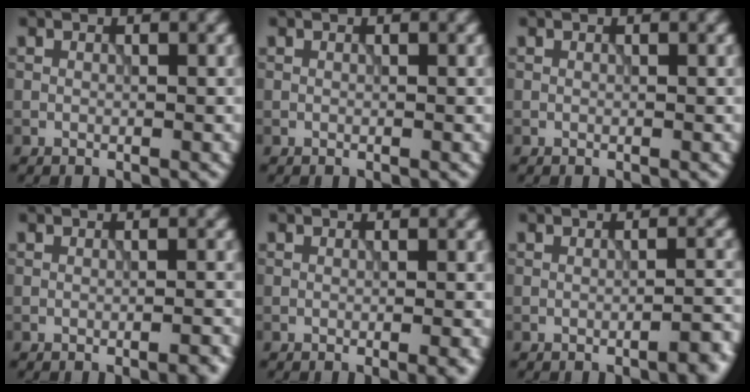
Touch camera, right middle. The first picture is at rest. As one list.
[{"total": 0.0}, {"total": 0.0}, {"total": 1.6, "force": [-1.1, 0.4, 1.1], "torque": [-0.003, 0.004, -0.020]}, {"total": 1.7, "force": [-0.8, 0.4, 1.5], "torque": [-0.010, 0.001, -0.013]}, {"total": 2.3, "force": [-1.5, 0.5, 1.7], "torque": [-0.012, 0.008, -0.028]}]